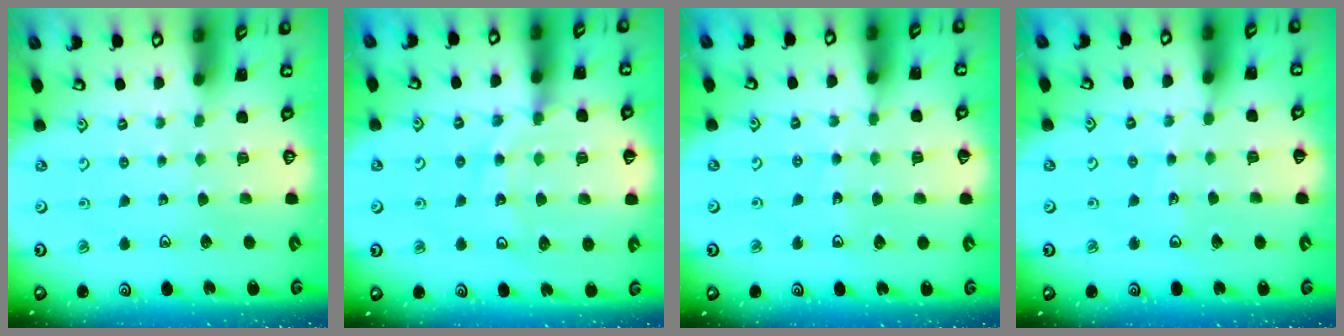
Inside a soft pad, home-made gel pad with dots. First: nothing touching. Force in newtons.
{"total": 12.6, "press": 12.2, "slide": 3.1}
{"total": 5.6, "press": 5.4, "slide": 1.3}
{"total": 2.5, "press": 2.5, "slide": 0.2}